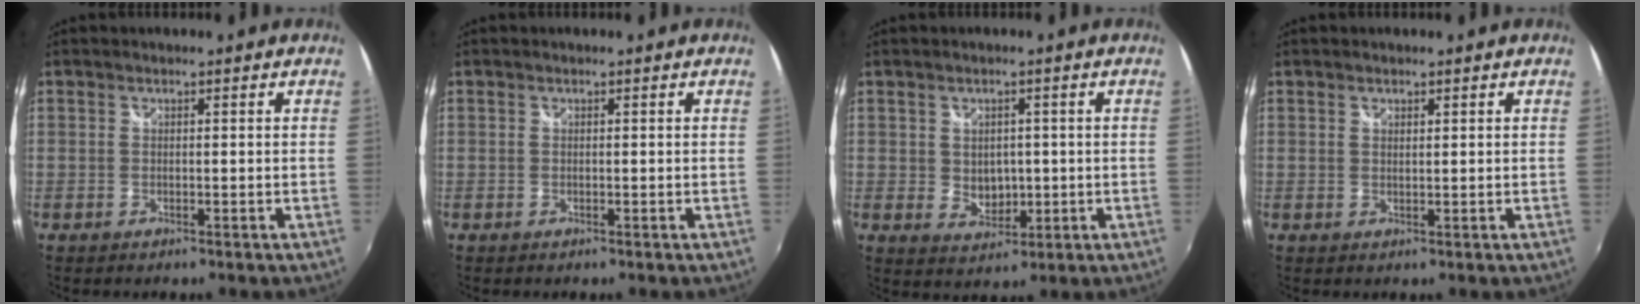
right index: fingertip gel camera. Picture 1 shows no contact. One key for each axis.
{"total": 0.0}
{"total": 4.8, "fx": 0.2, "fy": 4.0, "fz": 2.6, "tx": -0.044, "ty": -0.003, "tz": 0.011}
{"total": 0.8, "fx": 0.7, "fy": 0.4, "fz": 0.4, "tx": -0.003, "ty": 0.000, "tz": 0.011}